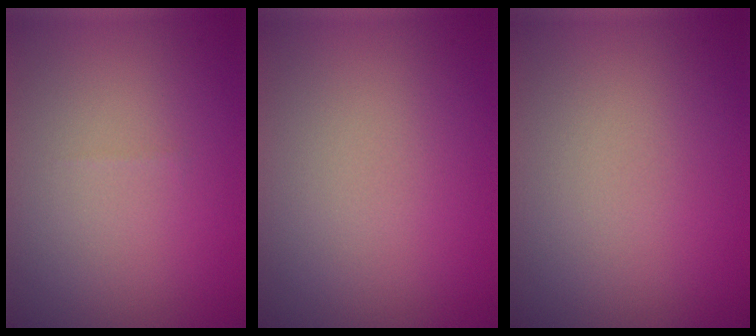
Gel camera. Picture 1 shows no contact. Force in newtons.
{"total": 0.0}
{"total": 0.0}